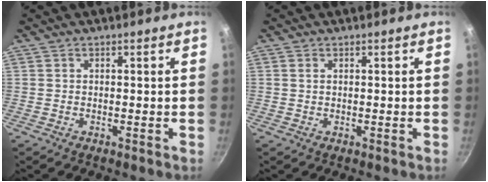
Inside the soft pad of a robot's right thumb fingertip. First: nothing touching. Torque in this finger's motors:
{"motor_torque": [-0.42, 0.12, -0.28, 0.34, -0.04]}